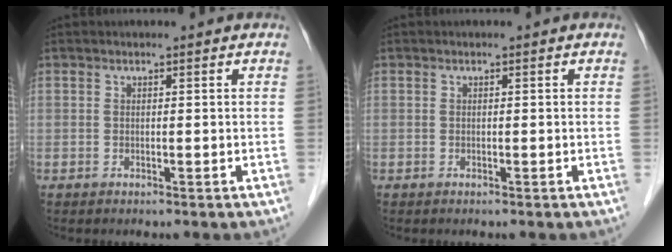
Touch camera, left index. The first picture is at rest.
{"total": 0.0}